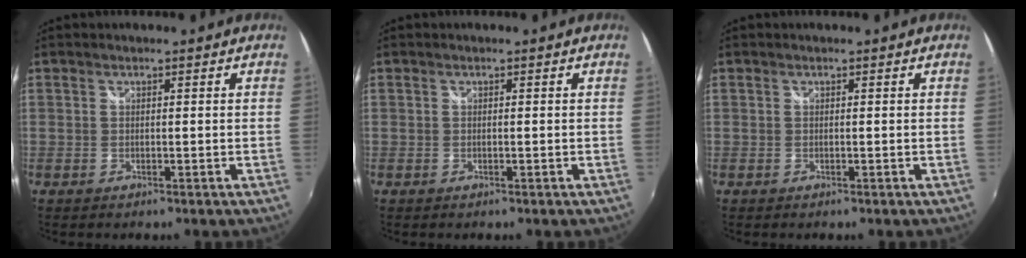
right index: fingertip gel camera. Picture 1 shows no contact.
{"total": 0.5, "force": [-0.1, 0.1, 0.5], "torque": [-0.008, 0.001, -0.003]}
{"total": 0.0}